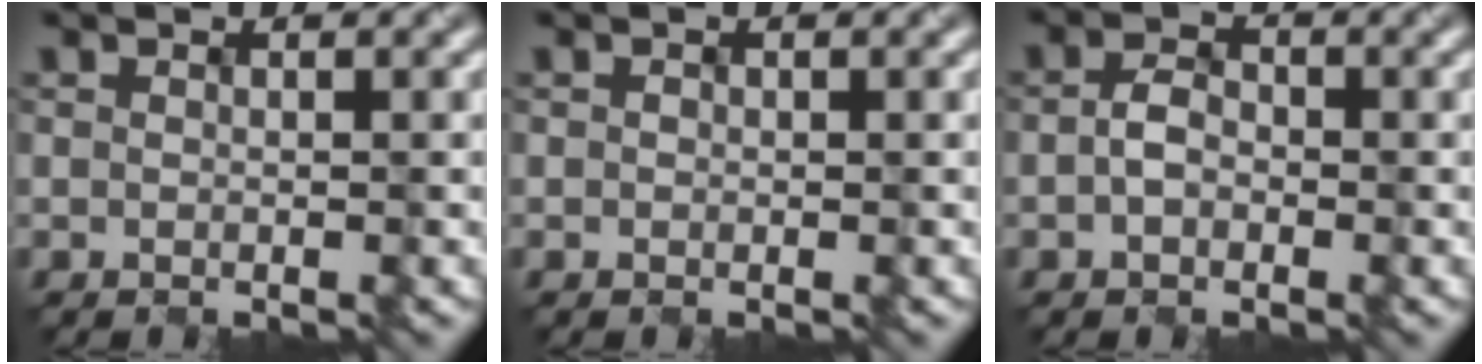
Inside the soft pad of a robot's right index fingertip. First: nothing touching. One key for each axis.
{"total": 0.0}
{"total": 2.0, "fx": -0.6, "fy": 1.5, "fz": 1.3, "tx": -0.029, "ty": 0.001, "tz": -0.010}